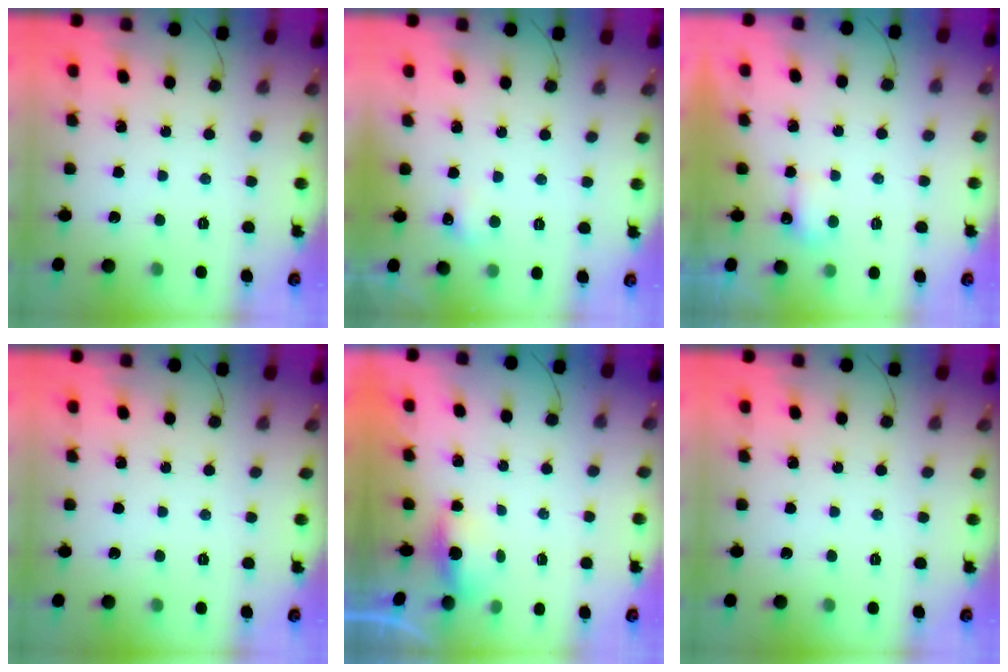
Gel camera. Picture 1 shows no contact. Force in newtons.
{"total": 4.7, "press": 4.4, "slide": 1.4}
{"total": 4.0, "press": 3.9, "slide": 0.8}
{"total": 0.0}
{"total": 3.3, "press": 3.1, "slide": 1.1}
{"total": 0.0}